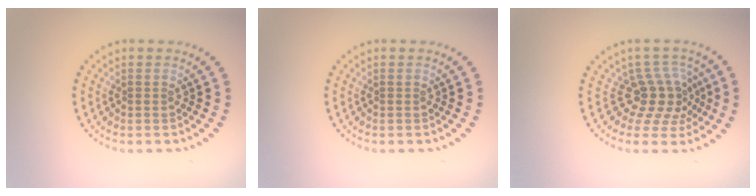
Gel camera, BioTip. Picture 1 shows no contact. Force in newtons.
{"total": 0.0}
{"total": 3.8, "press": 2.7, "slide": 2.6}